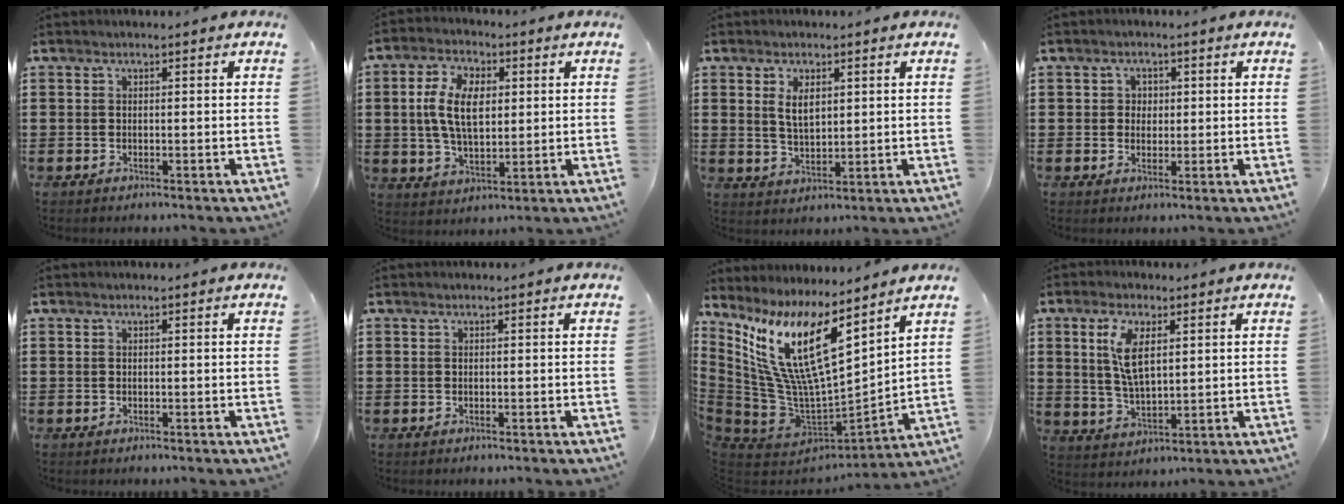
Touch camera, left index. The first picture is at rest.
{"total": 8.8, "force": [1.4, 4.9, 7.1], "torque": [-0.165, 0.010, 0.017]}
{"total": 3.7, "force": [1.4, 1.8, 2.9], "torque": [-0.055, 0.003, 0.022]}
{"total": 2.2, "force": [0.3, 2.1, 0.6], "torque": [-0.022, 0.009, 0.002]}
{"total": 0.0}
{"total": 0.0}
{"total": 15.7, "force": [8.3, 4.8, 12.4], "torque": [-0.296, -0.055, 0.138]}
{"total": 7.1, "force": [2.4, 3.1, 5.9], "torque": [-0.124, 0.003, 0.038]}